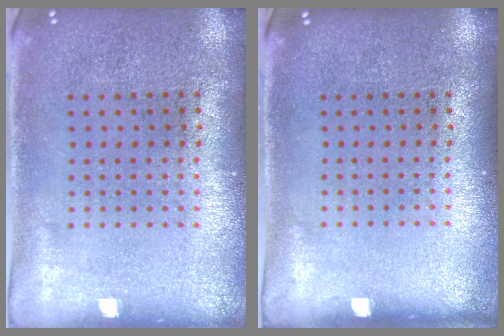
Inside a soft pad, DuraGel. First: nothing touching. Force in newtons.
{"total": 0.0}